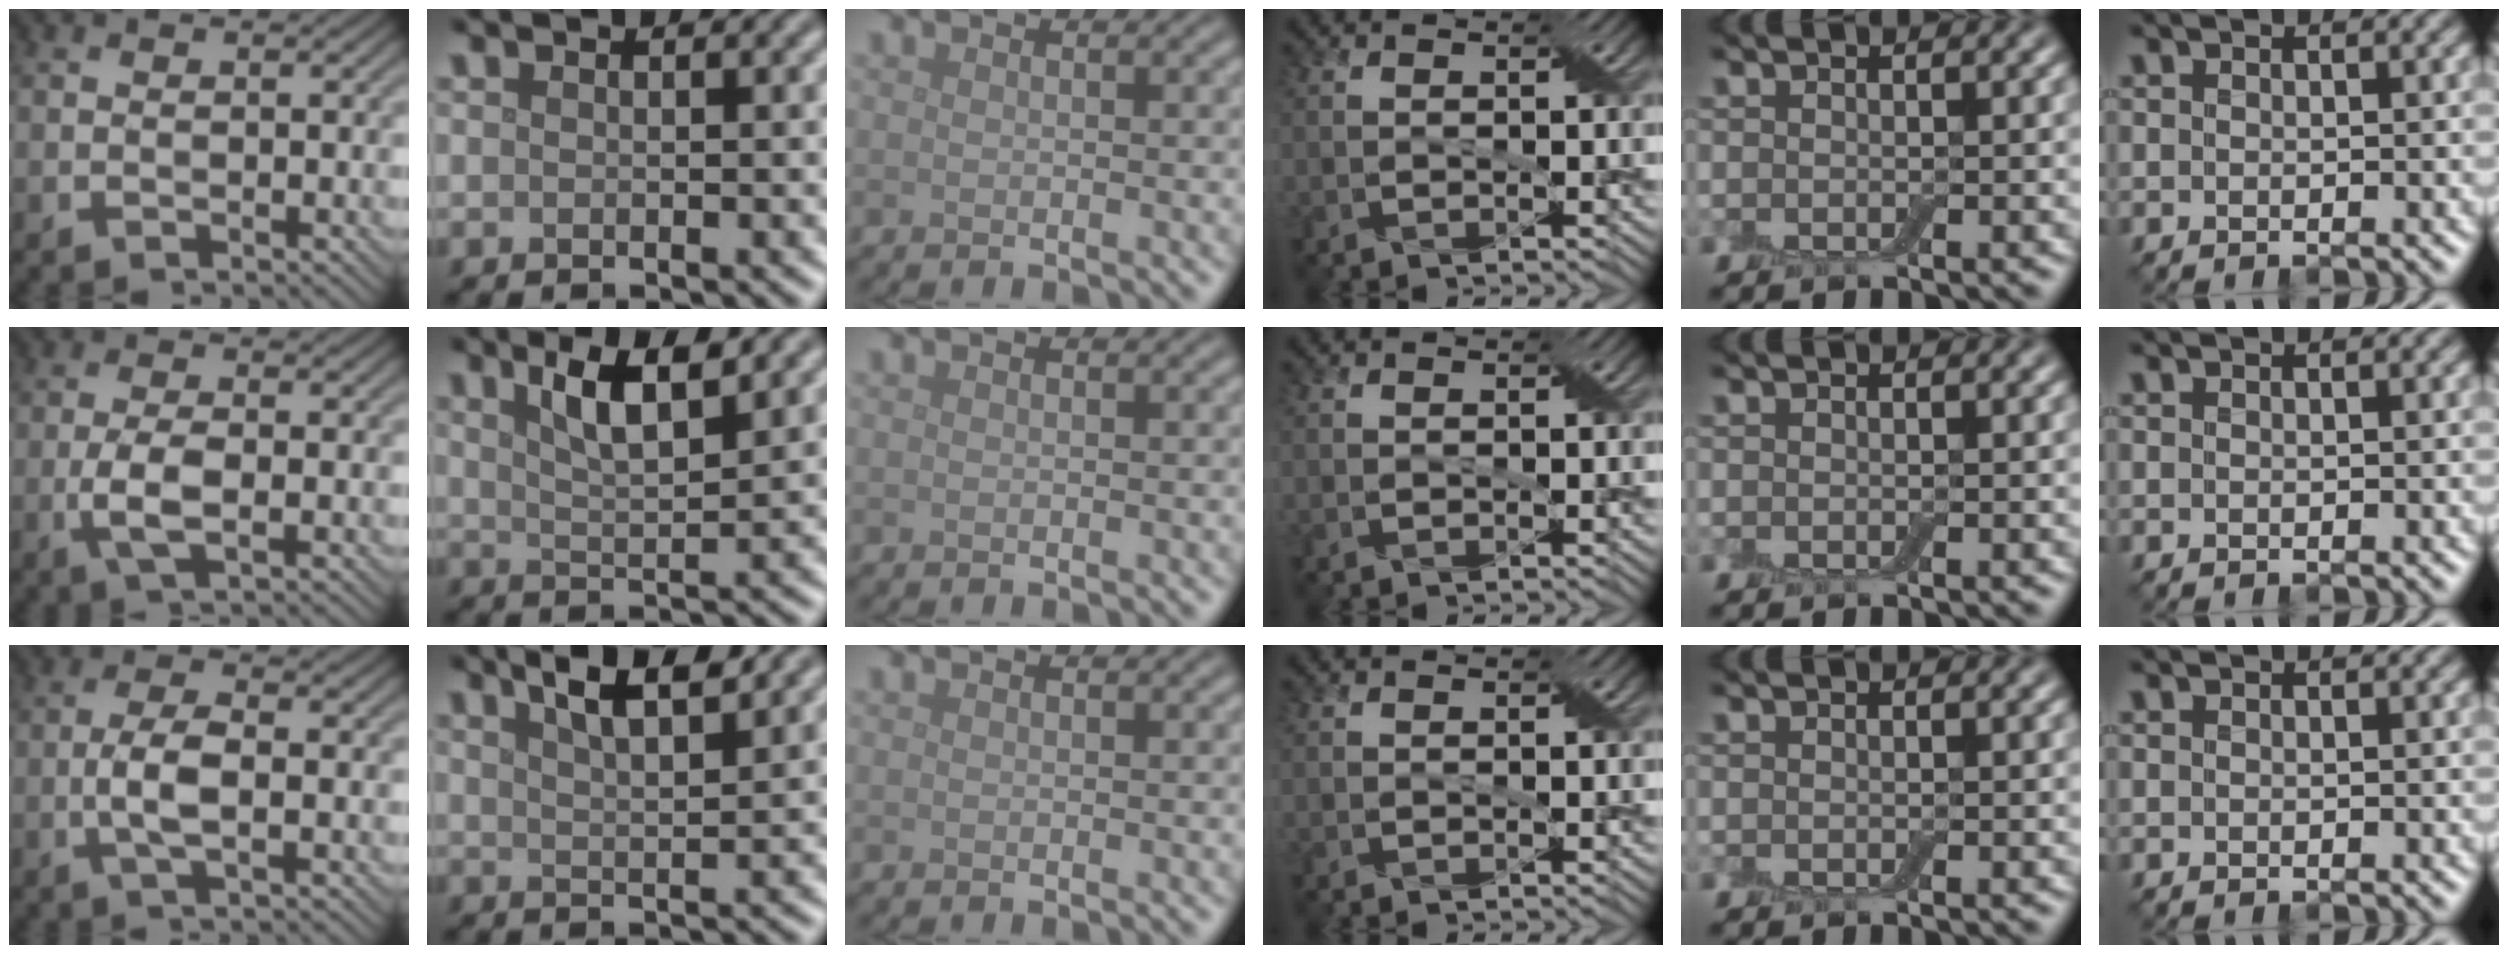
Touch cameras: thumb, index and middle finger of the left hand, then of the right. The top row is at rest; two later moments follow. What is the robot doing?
{"motion": "shake", "object": "box of matches"}